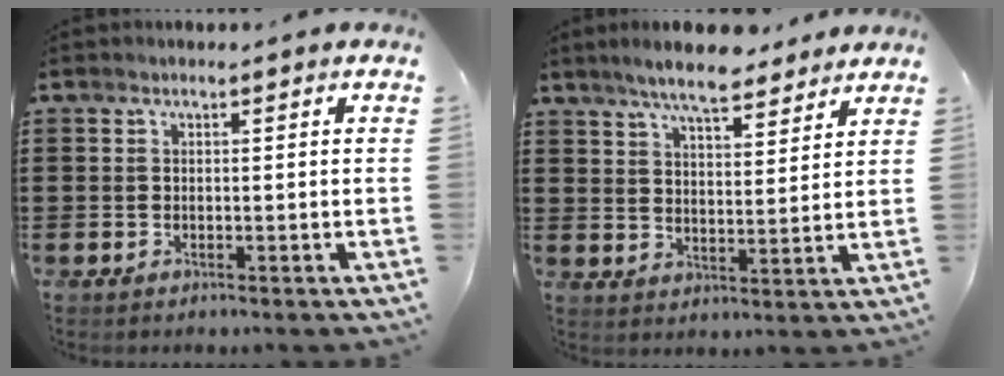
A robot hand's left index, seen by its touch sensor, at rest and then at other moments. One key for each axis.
{"total": 7.5, "fx": 6.6, "fy": 1.4, "fz": 3.2, "tx": -0.076, "ty": -0.017, "tz": 0.119}